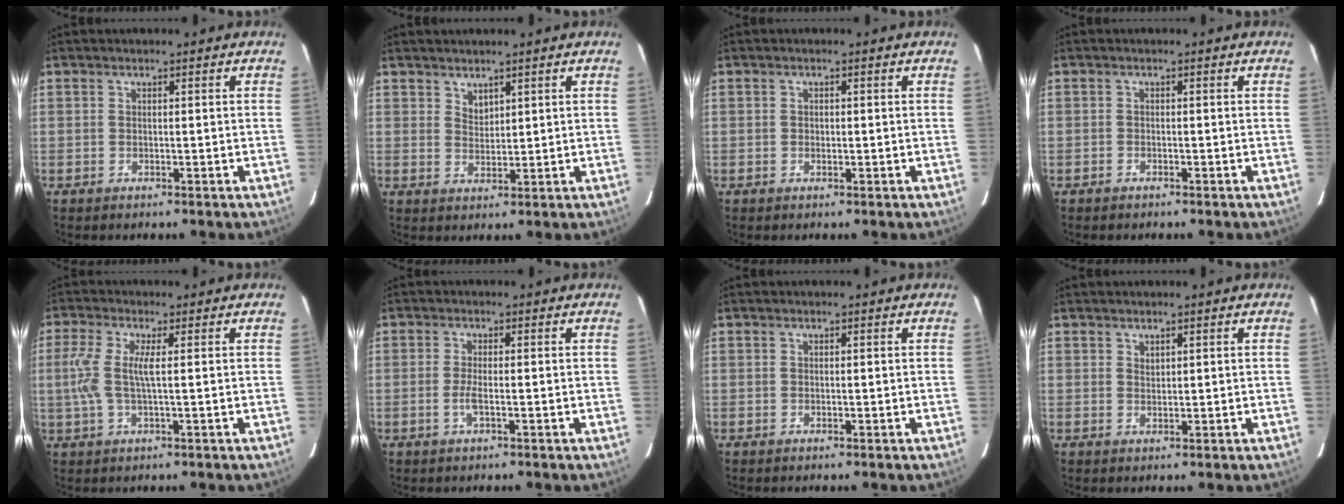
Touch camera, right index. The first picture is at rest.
{"total": 2.3, "force": [2.0, 1.0, 0.7], "torque": [-0.008, 0.001, 0.037]}
{"total": 0.7, "force": [-0.1, 0.6, 0.3], "torque": [-0.004, 0.001, -0.001]}
{"total": 0.7, "force": [-0.7, 0.3, -0.1], "torque": [-0.003, 0.003, -0.012]}
{"total": 6.1, "force": [0.3, 0.9, 6.0], "torque": [-0.139, 0.003, 0.007]}
{"total": 2.4, "force": [-0.8, 0.3, 2.2], "torque": [-0.047, -0.003, -0.017]}
{"total": 0.0}
{"total": 0.9, "force": [0.8, 0.4, 0.2], "torque": [-0.002, 0.001, 0.015]}